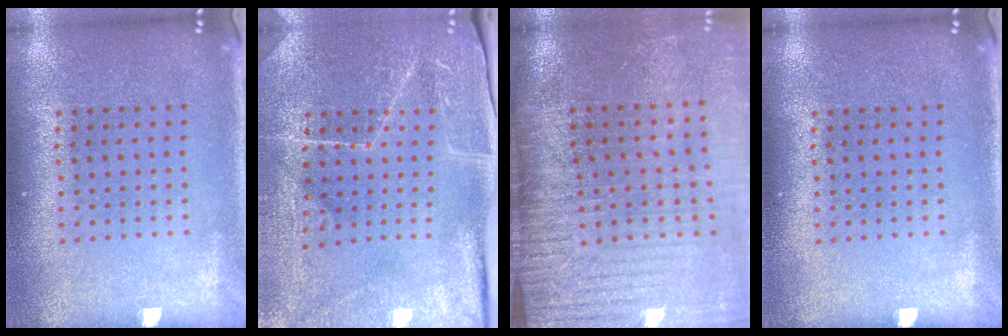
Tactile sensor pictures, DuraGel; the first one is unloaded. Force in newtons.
{"total": 3.8, "press": 3.7, "slide": 0.2}
{"total": 3.9, "press": 3.4, "slide": 2.0}
{"total": 0.0}